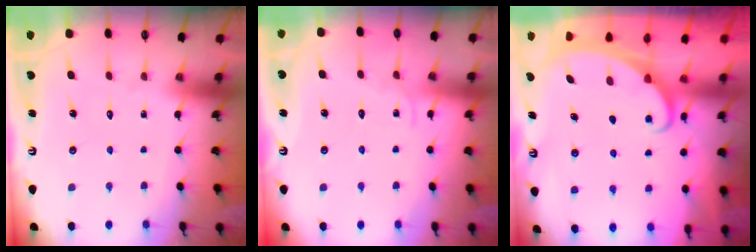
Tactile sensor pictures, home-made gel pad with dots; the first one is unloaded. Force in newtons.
{"total": 6.6, "press": 6.6, "slide": 0.5}
{"total": 2.2, "press": 2.2, "slide": 0.3}